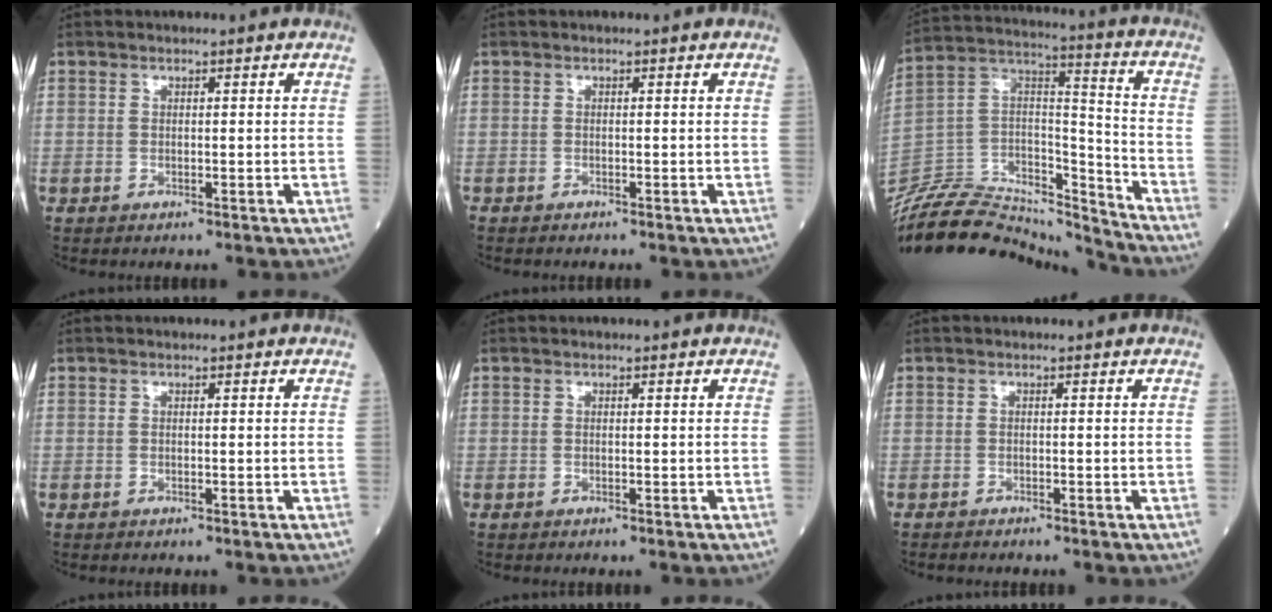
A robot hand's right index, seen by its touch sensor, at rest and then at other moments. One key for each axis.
{"total": 1.8, "fx": -1.4, "fy": 0.8, "fz": 0.8, "tx": -0.022, "ty": -0.005, "tz": -0.019}
{"total": 27.7, "fx": -25.7, "fy": 5.6, "fz": 8.7, "tx": -0.220, "ty": 0.002, "tz": -0.433}
{"total": 0.0}
{"total": 0.0}
{"total": 2.6, "fx": -2.1, "fy": 1.0, "fz": 1.1, "tx": -0.027, "ty": -0.007, "tz": -0.027}